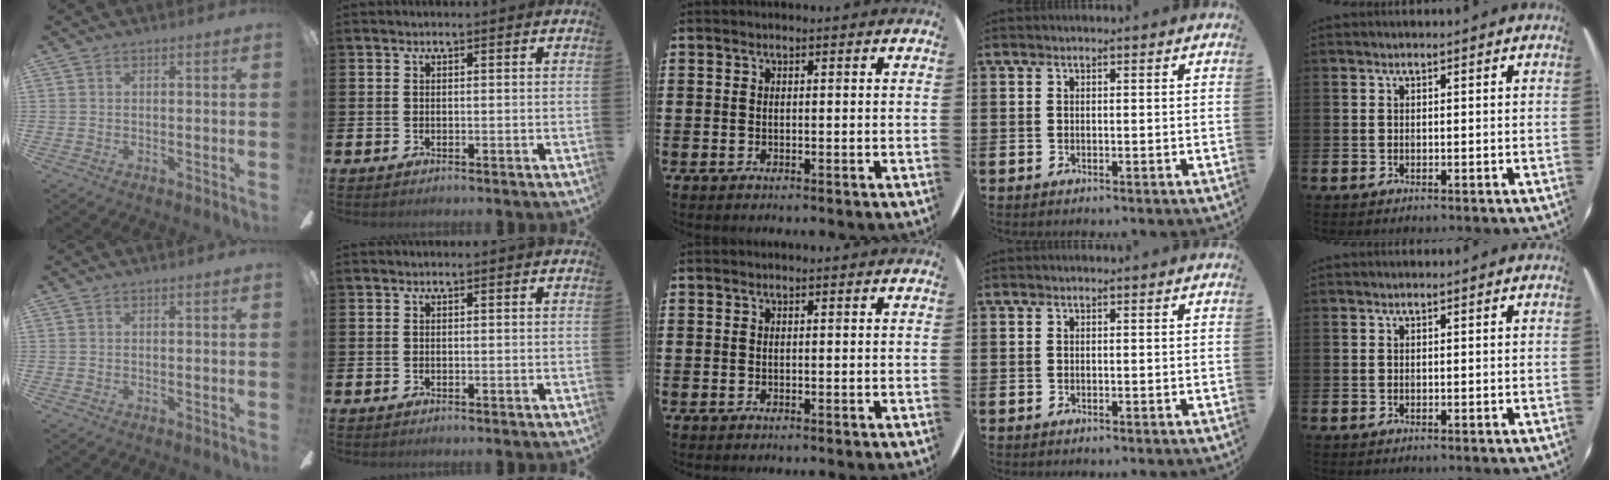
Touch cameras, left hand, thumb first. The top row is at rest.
{}